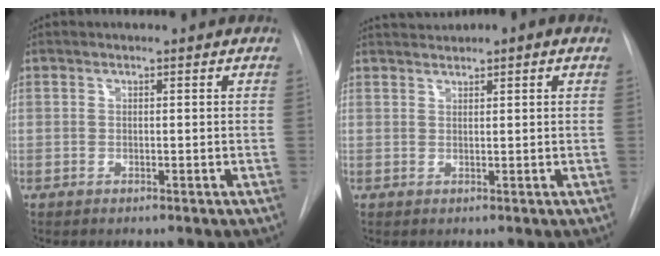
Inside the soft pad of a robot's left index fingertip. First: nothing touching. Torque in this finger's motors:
{"motor_torque": [0.87, -1.27, 0.02, -0.07]}